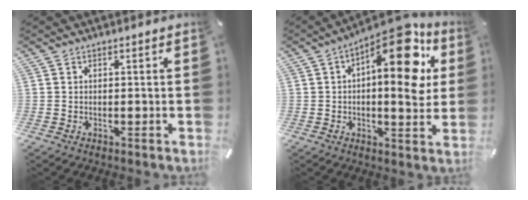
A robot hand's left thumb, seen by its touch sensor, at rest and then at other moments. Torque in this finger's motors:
{"motor_torque": [1.99, 3.02, 0.85, 0.33, 0.43]}